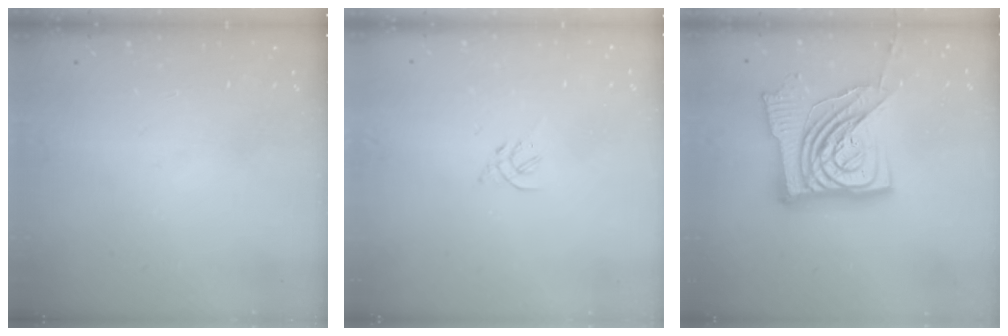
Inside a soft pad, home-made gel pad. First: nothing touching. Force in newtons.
{"total": 1.4, "press": 1.3, "slide": 0.5}
{"total": 26.7, "press": 26.5, "slide": 3.2}